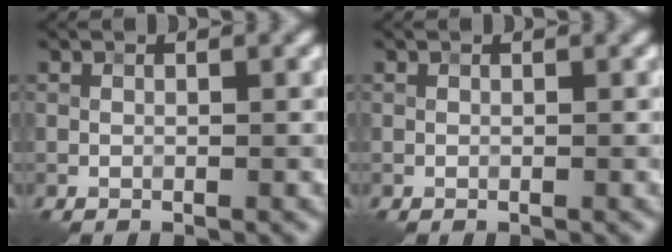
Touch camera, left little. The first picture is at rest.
{"total": 0.0}